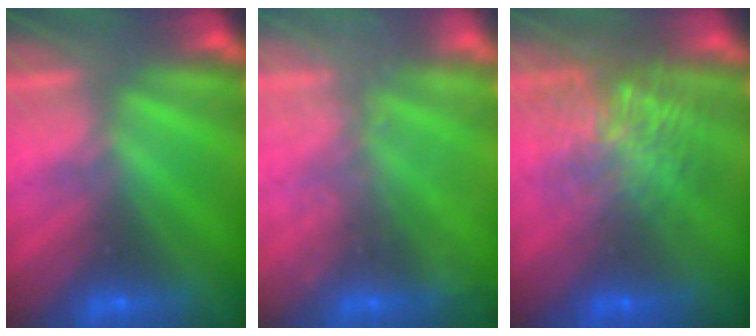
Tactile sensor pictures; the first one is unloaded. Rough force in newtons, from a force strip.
{"total": 2.4}
{"total": 7.4}